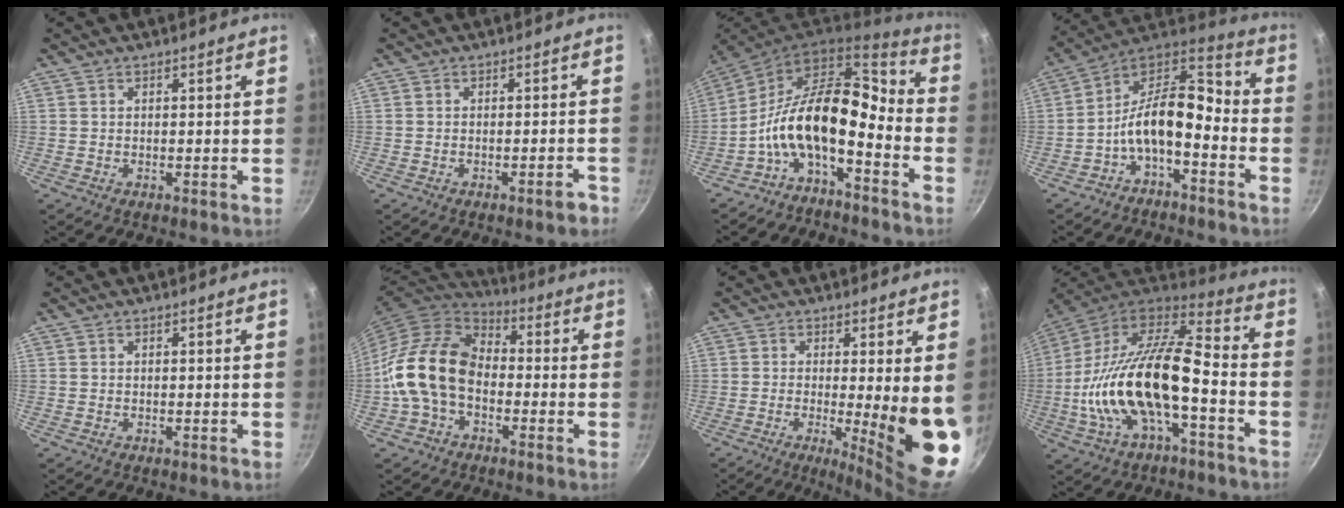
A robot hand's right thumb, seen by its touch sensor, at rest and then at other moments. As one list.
[{"total": 2.4, "force": [-1.7, 0.4, 1.7], "torque": [-0.019, 0.018, -0.016]}, {"total": 14.8, "force": [-5.5, 7.1, 11.8], "torque": [-0.206, 0.079, -0.119]}, {"total": 13.8, "force": [-4.6, 6.8, 11.0], "torque": [-0.190, 0.071, -0.097]}, {"total": 0.0}, {"total": 15.2, "force": [-2.5, 10.7, 10.6], "torque": [-0.167, 0.037, -0.065]}, {"total": 13.0, "force": [-1.1, 2.2, 12.8], "torque": [-0.161, -0.029, -0.008]}, {"total": 23.0, "force": [-5.4, 9.5, 20.2], "torque": [-0.379, 0.041, -0.109]}]